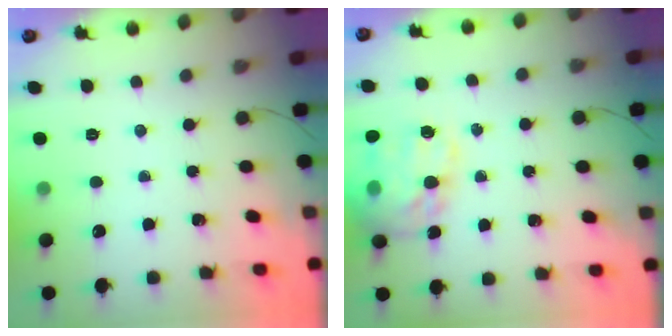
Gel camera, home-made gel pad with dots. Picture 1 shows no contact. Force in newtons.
{"total": 21.0, "press": 20.7, "slide": 3.2}